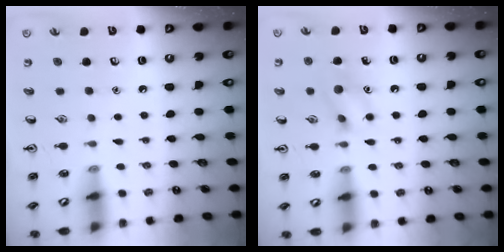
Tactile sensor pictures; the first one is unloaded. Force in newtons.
{"total": 9.6, "press": 9.5, "slide": 0.7}